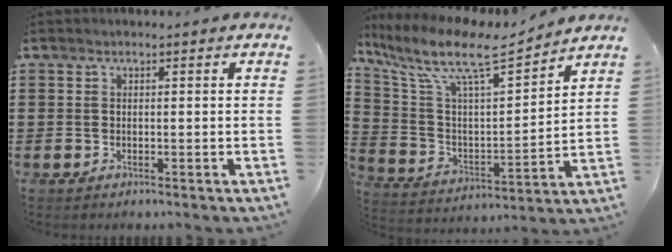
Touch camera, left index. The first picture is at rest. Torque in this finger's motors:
{"motor_torque": [1.72, -0.41, 0.27, 0.21]}